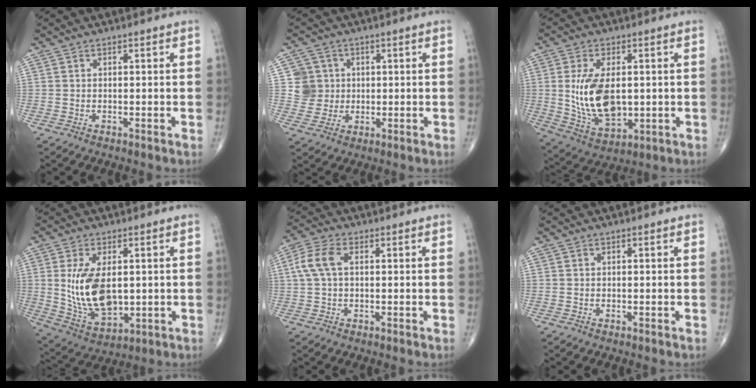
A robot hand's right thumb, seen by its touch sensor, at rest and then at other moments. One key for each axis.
{"total": 5.8, "fx": 1.0, "fy": 5.7, "fz": 0.5, "tx": 0.024, "ty": 0.003, "tz": 0.016}
{"total": 13.5, "fx": 0.5, "fy": 7.6, "fz": 11.2, "tx": -0.193, "ty": -0.014, "tz": 0.025}
{"total": 13.3, "fx": 1.0, "fy": 7.4, "fz": 11.0, "tx": -0.192, "ty": -0.015, "tz": 0.035}
{"total": 6.1, "fx": 1.1, "fy": 3.4, "fz": 4.9, "tx": -0.121, "ty": 0.018, "tz": 0.019}
{"total": 0.0}